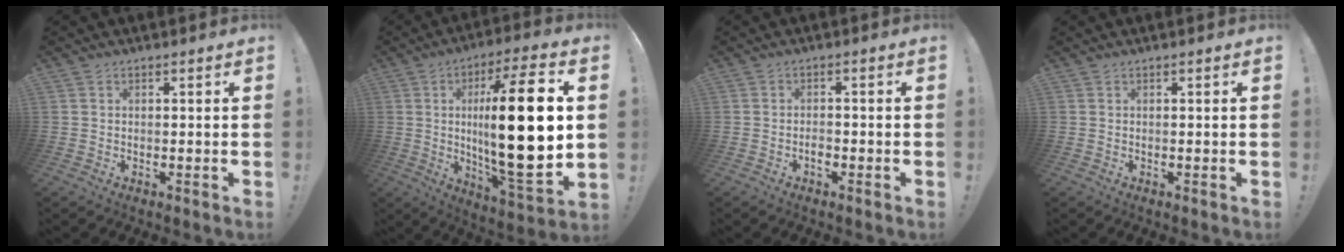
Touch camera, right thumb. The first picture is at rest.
{"total": 26.8, "force": [1.9, 7.0, 25.9], "torque": [-0.439, -0.012, 0.025]}
{"total": 2.1, "force": [-1.4, 1.0, 1.1], "torque": [-0.024, 0.004, -0.024]}
{"total": 0.0}